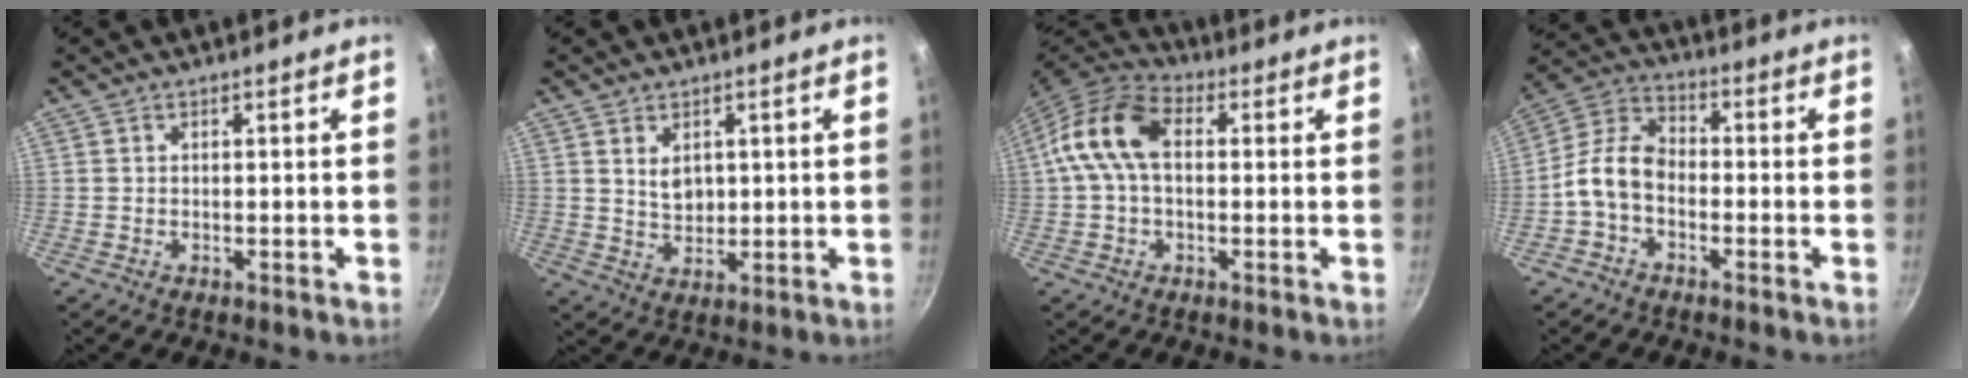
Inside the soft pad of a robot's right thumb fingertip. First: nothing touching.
{"total": 4.1, "force": [1.5, 2.7, 2.7], "torque": [-0.036, -0.013, 0.031]}
{"total": 11.8, "force": [1.2, 7.5, 9.0], "torque": [-0.161, 0.031, 0.003]}
{"total": 8.5, "force": [-2.5, 5.6, 5.9], "torque": [-0.109, 0.042, -0.068]}